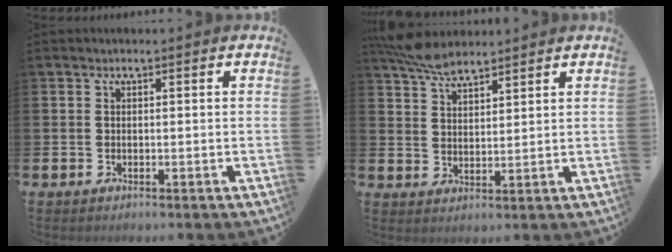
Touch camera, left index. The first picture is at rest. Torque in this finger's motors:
{"motor_torque": [0.03, -0.15, 0.17, 0.15]}